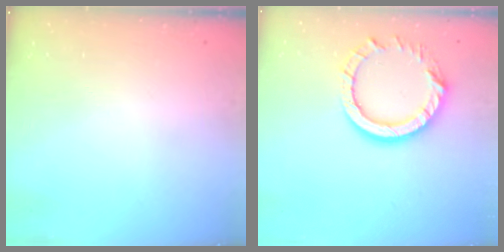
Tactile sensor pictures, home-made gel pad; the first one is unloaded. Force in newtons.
{"total": 12.6, "press": 12.6, "slide": 1.2}